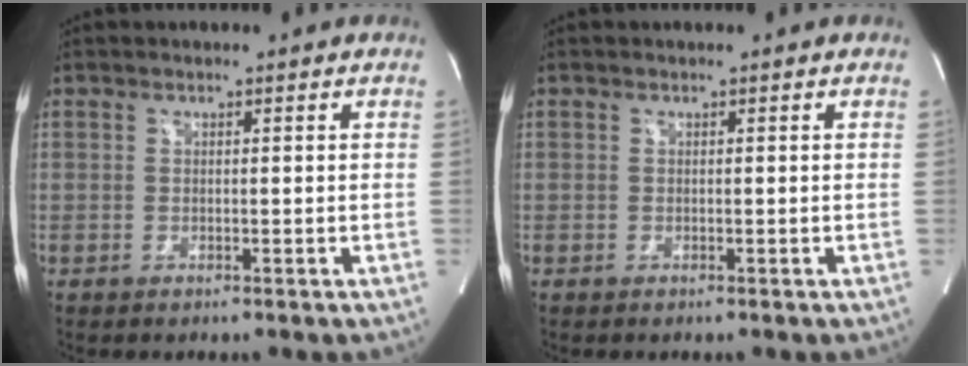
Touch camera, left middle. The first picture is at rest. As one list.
[{"total": 0.0}]